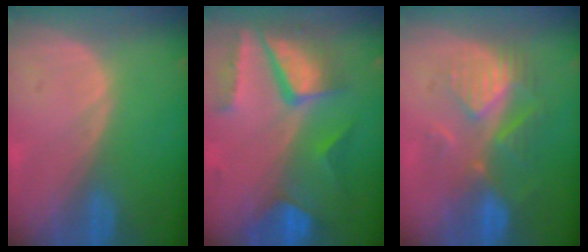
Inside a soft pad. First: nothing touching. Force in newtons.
{"total": 10.4, "press": 8.8, "slide": 5.5}
{"total": 8.3, "press": 8.0, "slide": 2.3}